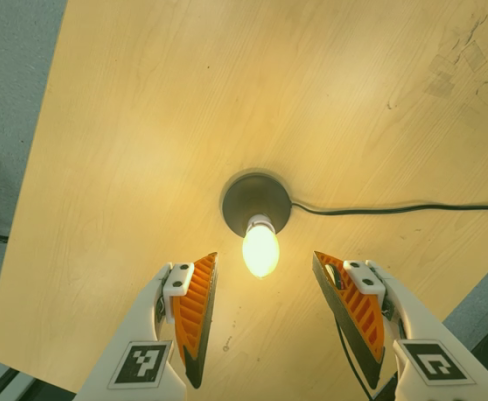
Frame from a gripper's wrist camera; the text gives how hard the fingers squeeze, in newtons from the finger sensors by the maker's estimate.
{"total": 0.0}